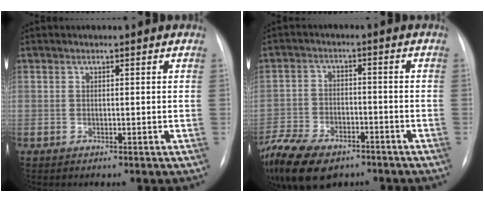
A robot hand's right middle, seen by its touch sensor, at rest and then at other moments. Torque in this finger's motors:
{"motor_torque": [1.15, -0.99, 0.31, 0.11]}